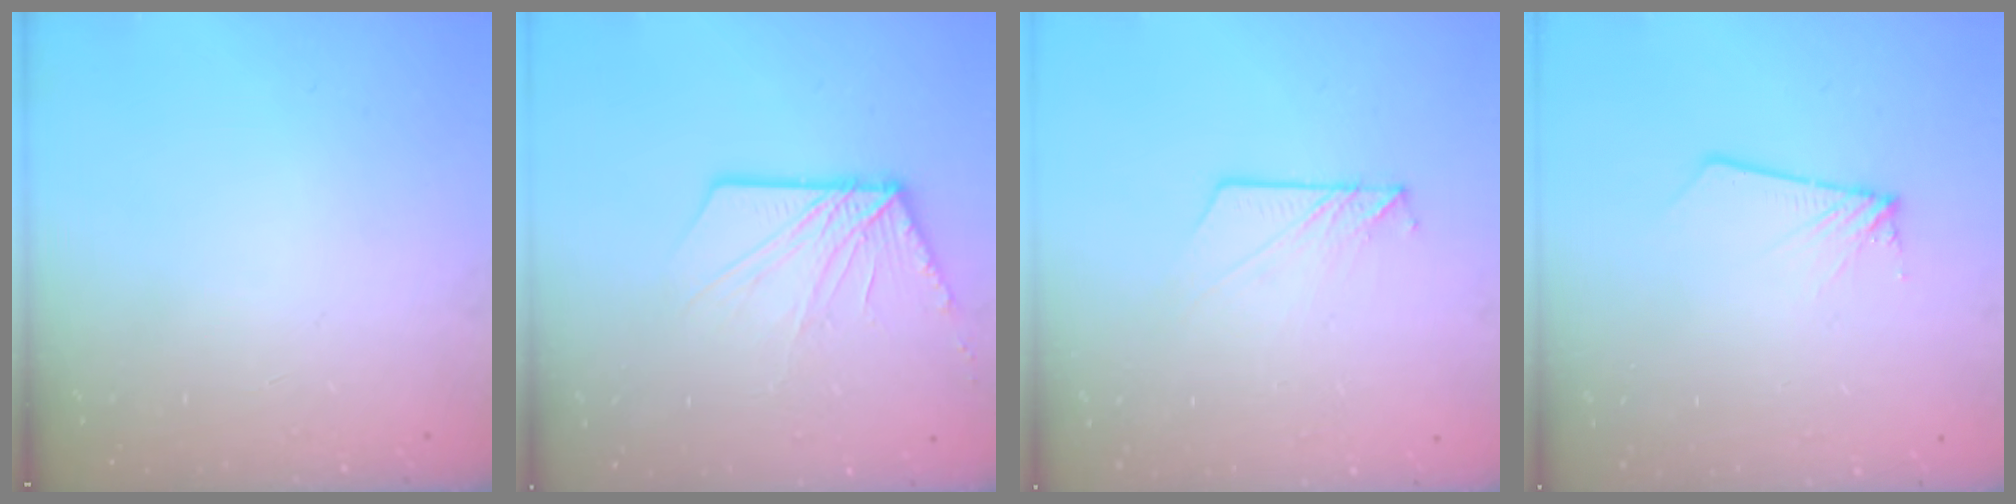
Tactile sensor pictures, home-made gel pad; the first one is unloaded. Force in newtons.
{"total": 11.2, "press": 11.1, "slide": 1.5}
{"total": 6.3, "press": 6.3, "slide": 0.2}
{"total": 2.2, "press": 2.2, "slide": 0.3}